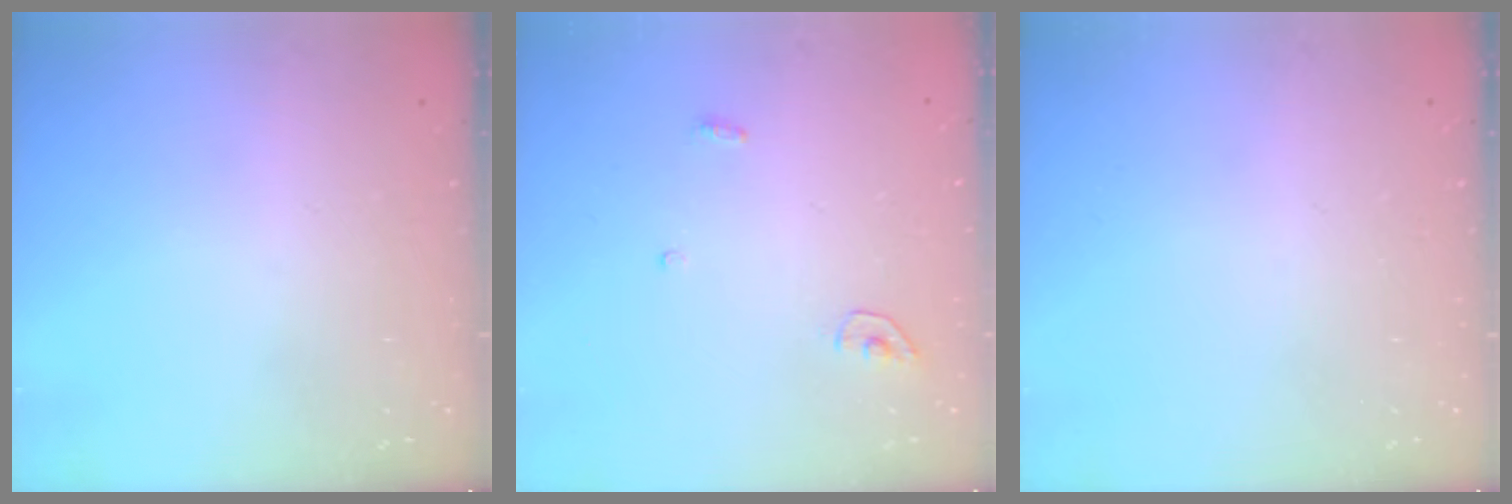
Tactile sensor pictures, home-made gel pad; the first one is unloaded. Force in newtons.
{"total": 3.5, "press": 3.5, "slide": 0.3}
{"total": 0.0}